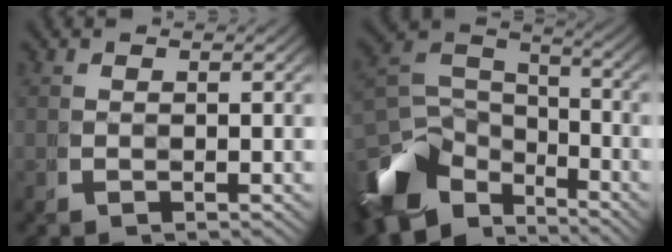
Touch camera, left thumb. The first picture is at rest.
{"total": 12.8, "force": [-3.9, 8.6, 8.6], "torque": [-0.181, -0.040, -0.054]}